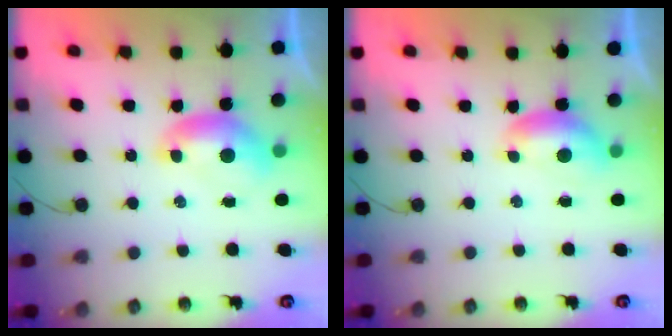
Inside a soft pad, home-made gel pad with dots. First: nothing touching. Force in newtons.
{"total": 0.5, "press": 0.1, "slide": 0.5}